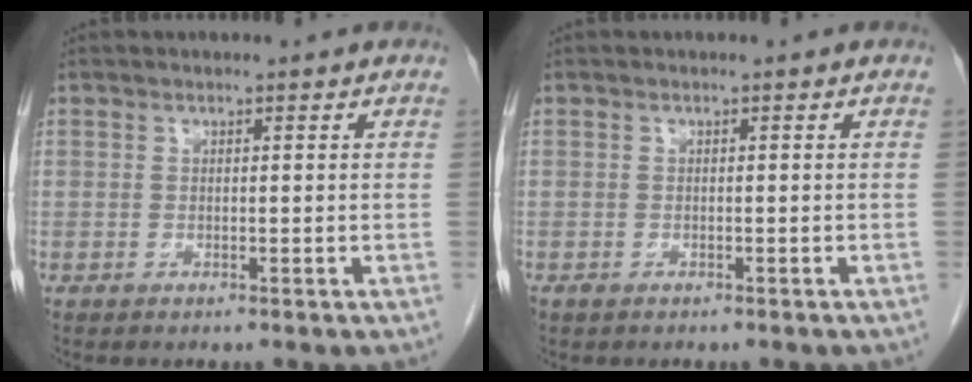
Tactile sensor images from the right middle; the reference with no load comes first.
{"total": 0.6, "force": [-0.4, 0.4, 0.1], "torque": [-0.008, 0.002, -0.006]}